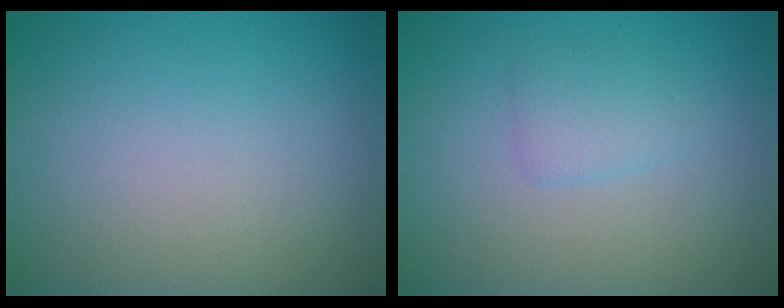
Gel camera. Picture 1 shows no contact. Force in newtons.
{"total": 1.5, "press": 1.5, "slide": 0.1}